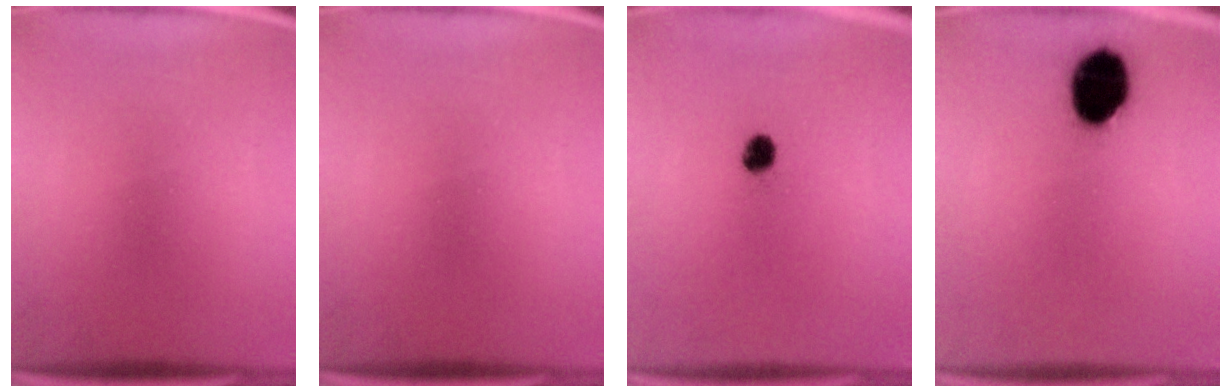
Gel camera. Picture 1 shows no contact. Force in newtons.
{"total": 0.0}
{"total": 3.2}
{"total": 12.6}